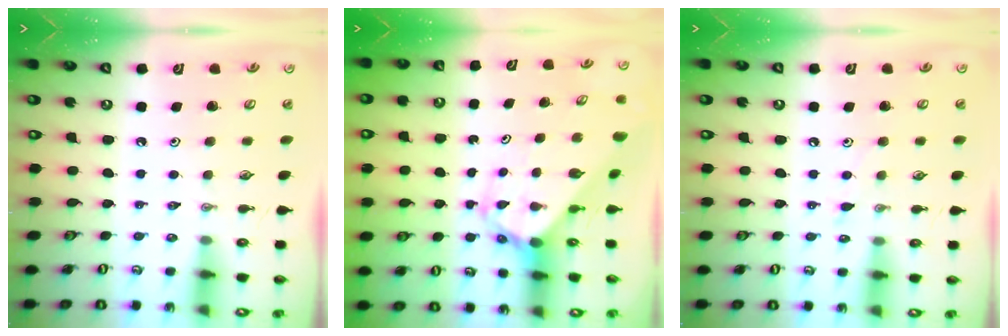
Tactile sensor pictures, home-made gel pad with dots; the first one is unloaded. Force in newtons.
{"total": 3.1, "press": 3.1, "slide": 0.3}
{"total": 5.5, "press": 5.4, "slide": 0.7}